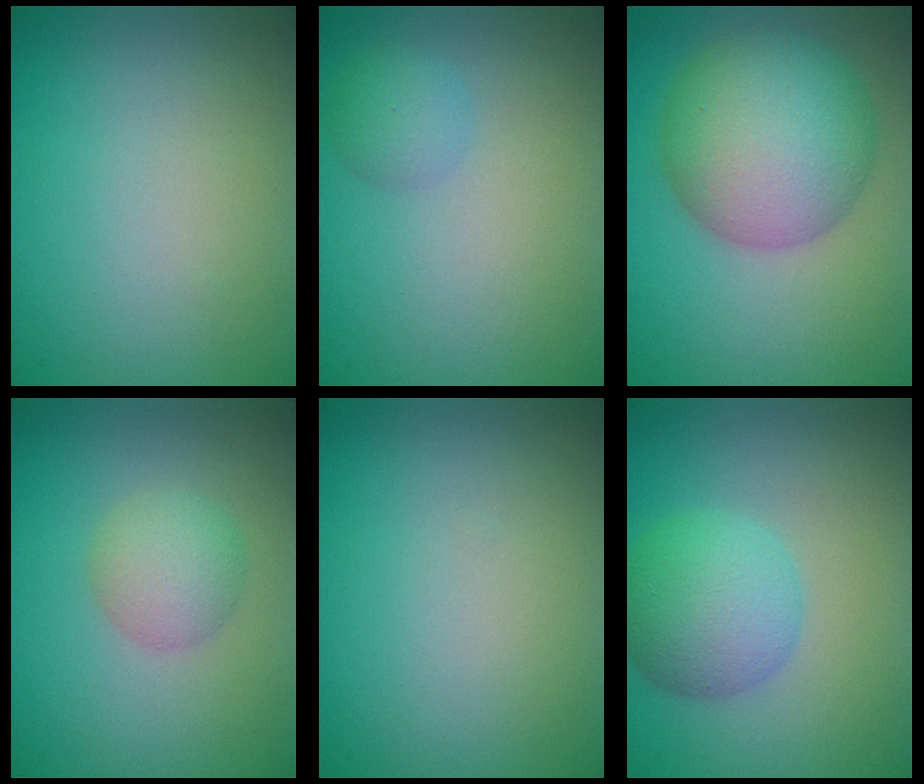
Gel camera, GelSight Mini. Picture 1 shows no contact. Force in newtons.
{"total": 1.9, "press": 1.9, "slide": 0.1}
{"total": 9.5, "press": 9.5, "slide": 0.3}
{"total": 2.8, "press": 2.8, "slide": 0.1}
{"total": 0.0}
{"total": 5.1, "press": 5.1, "slide": 0.1}